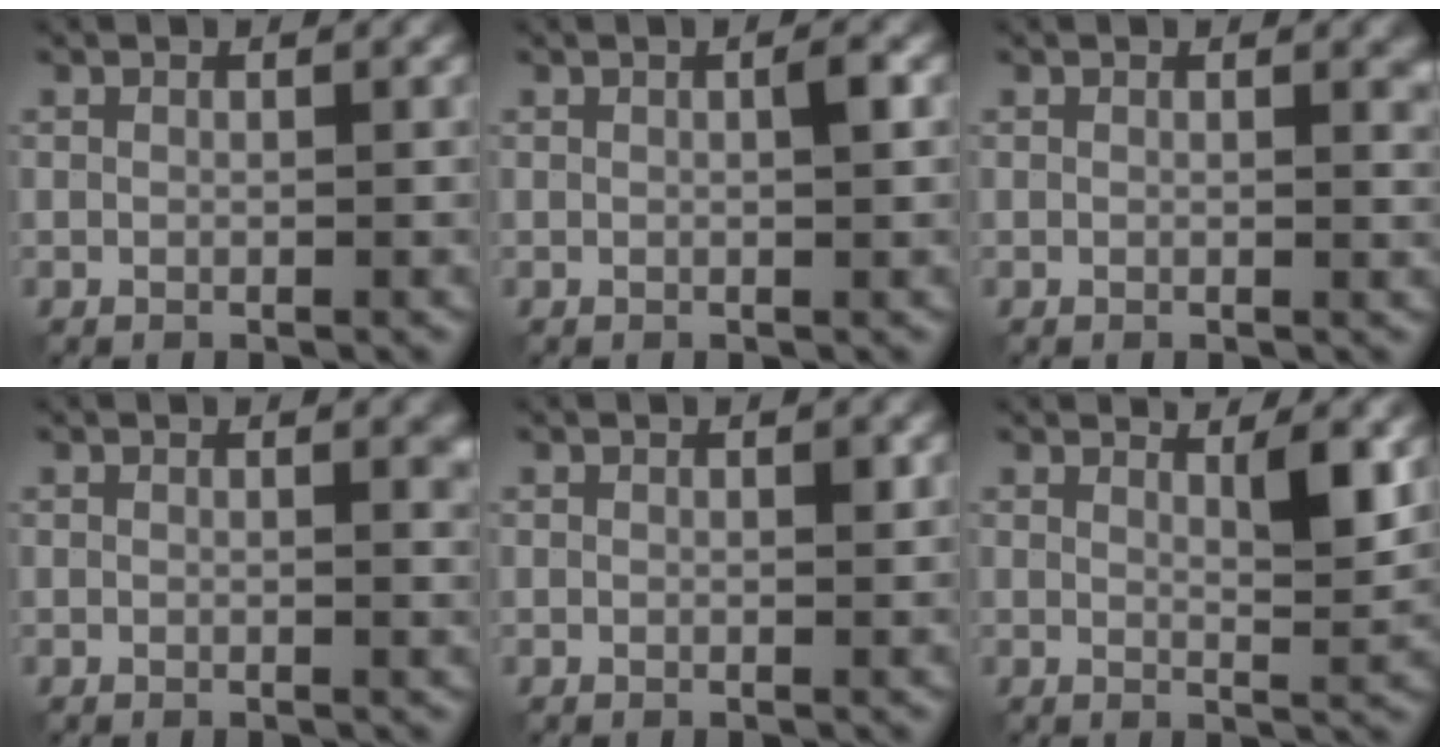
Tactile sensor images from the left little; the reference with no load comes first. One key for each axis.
{"total": 1.1, "fx": 0.2, "fy": 0.1, "fz": 1.1, "tx": -0.019, "ty": 0.002, "tz": 0.002}
{"total": 1.0, "fx": 0.5, "fy": 0.3, "fz": 0.9, "tx": -0.007, "ty": -0.001, "tz": 0.007}
{"total": 1.3, "fx": 0.5, "fy": 0.4, "fz": 1.2, "tx": -0.010, "ty": 0.001, "tz": 0.006}
{"total": 0.5, "fx": 0.2, "fy": 0.2, "fz": 0.5, "tx": -0.005, "ty": -0.001, "tz": 0.003}
{"total": 3.2, "fx": 1.9, "fy": 0.6, "fz": 2.5, "tx": -0.030, "ty": -0.005, "tz": 0.032}